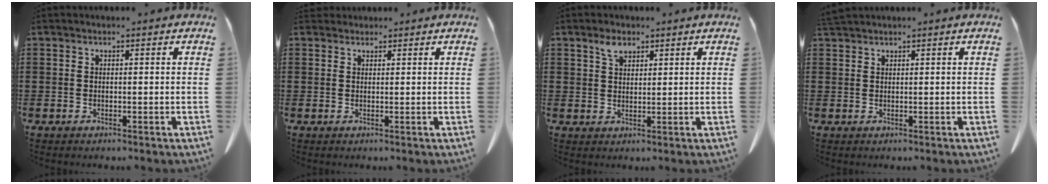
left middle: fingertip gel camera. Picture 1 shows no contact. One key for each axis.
{"total": 1.4, "fx": 1.2, "fy": 0.6, "fz": 0.1, "tx": -0.006, "ty": 0.001, "tz": 0.026}
{"total": 2.8, "fx": 2.0, "fy": 1.5, "fz": 1.3, "tx": -0.023, "ty": -0.004, "tz": 0.037}
{"total": 1.4, "fx": 1.3, "fy": 0.0, "fz": 0.4, "tx": -0.012, "ty": -0.002, "tz": 0.027}